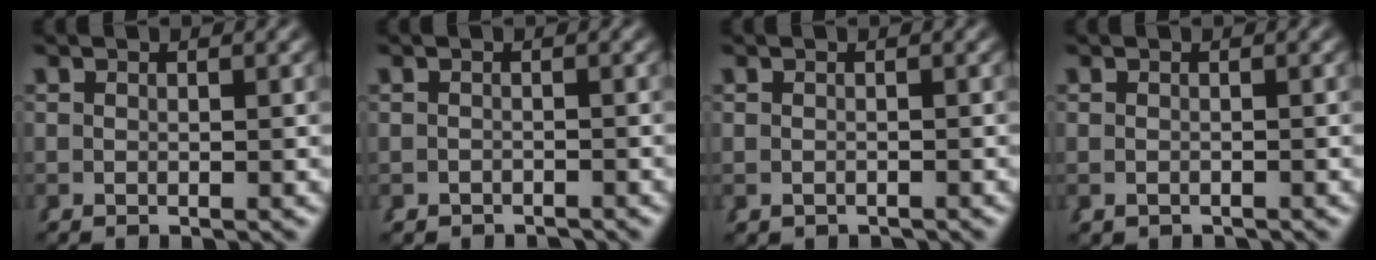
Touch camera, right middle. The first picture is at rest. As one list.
[{"total": 1.4, "force": [-1.3, 0.0, -0.4], "torque": [0.005, -0.011, -0.015]}, {"total": 1.0, "force": [-0.8, 0.4, 0.1], "torque": [-0.013, -0.009, -0.007]}, {"total": 0.9, "force": [-0.8, 0.4, 0.1], "torque": [-0.012, -0.009, -0.006]}]